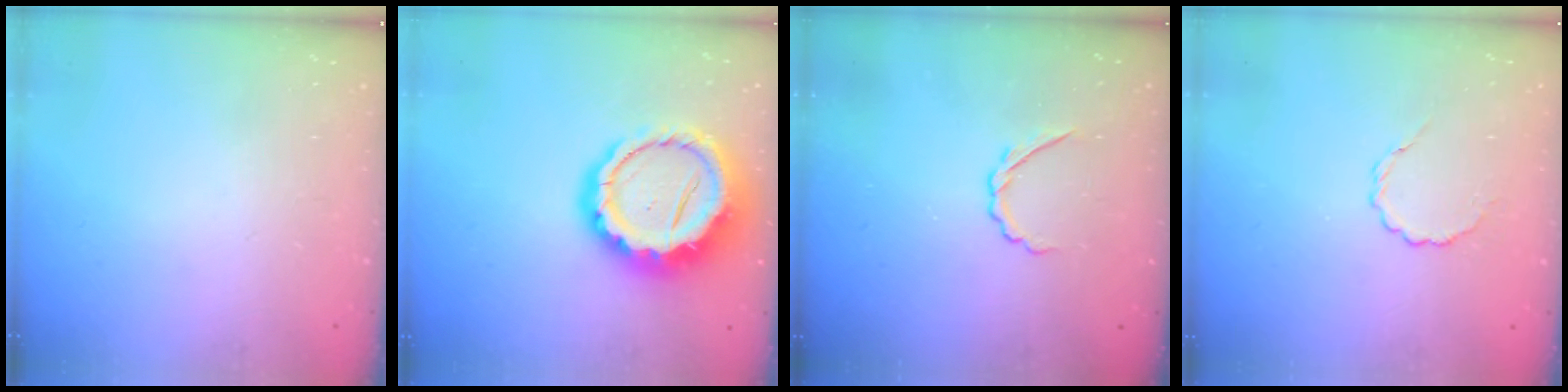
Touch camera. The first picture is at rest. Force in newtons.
{"total": 16.7, "press": 16.3, "slide": 3.5}
{"total": 2.6, "press": 2.5, "slide": 0.8}
{"total": 2.4, "press": 2.2, "slide": 0.9}